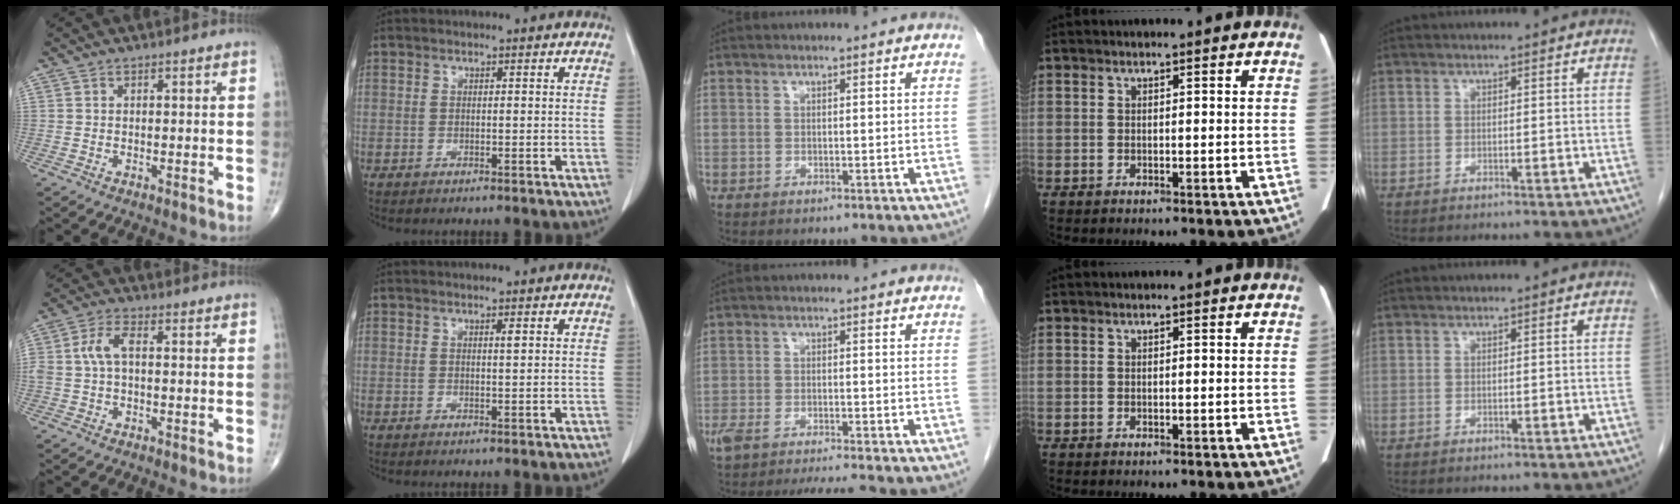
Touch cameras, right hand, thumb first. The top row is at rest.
{"thumb": {"total": 5.0, "force": [0.2, 2.5, 4.4], "torque": [-0.104, 0.018, 0.001]}, "index": {"total": 0.7, "force": [0.3, 0.0, 0.6], "torque": [-0.014, -0.001, 0.005]}, "middle": {"total": 7.7, "force": [-6.8, 0.3, 3.6], "torque": [-0.061, -0.006, -0.108]}}